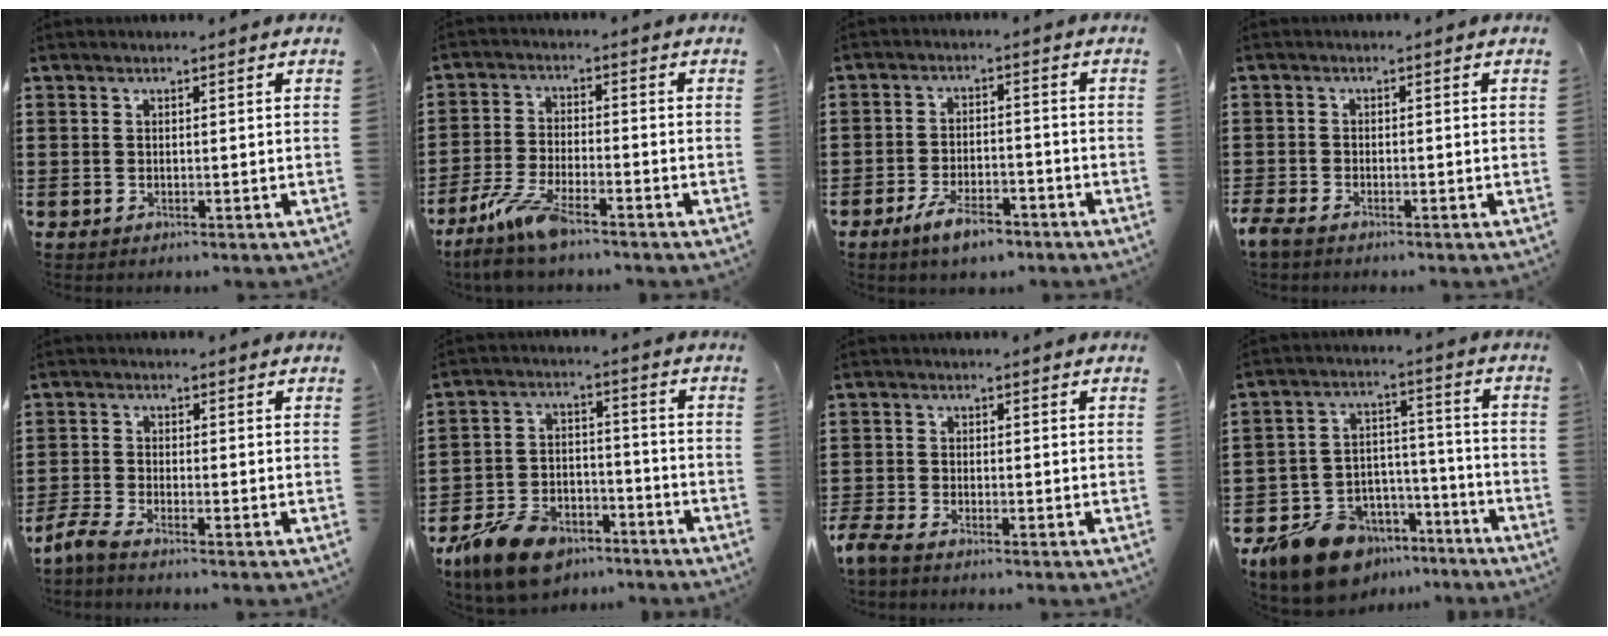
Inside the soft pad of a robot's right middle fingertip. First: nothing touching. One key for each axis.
{"total": 7.2, "fx": -5.5, "fy": 1.1, "fz": 4.6, "tx": -0.105, "ty": -0.012, "tz": -0.105}
{"total": 5.6, "fx": -4.2, "fy": 1.7, "fz": 3.3, "tx": -0.066, "ty": 0.004, "tz": -0.078}
{"total": 1.6, "fx": -1.4, "fy": 0.3, "fz": 0.7, "tx": -0.030, "ty": -0.005, "tz": -0.033}
{"total": 2.7, "fx": -2.2, "fy": 0.1, "fz": 1.5, "tx": -0.057, "ty": -0.010, "tz": -0.052}
{"total": 10.4, "fx": -8.2, "fy": 4.5, "fz": 4.5, "tx": -0.101, "ty": 0.030, "tz": -0.156}
{"total": 2.3, "fx": -2.1, "fy": 0.3, "fz": 0.9, "tx": -0.041, "ty": -0.007, "tz": -0.049}
{"total": 12.2, "fx": -9.9, "fy": 6.0, "fz": 3.9, "tx": -0.084, "ty": 0.057, "tz": -0.184}